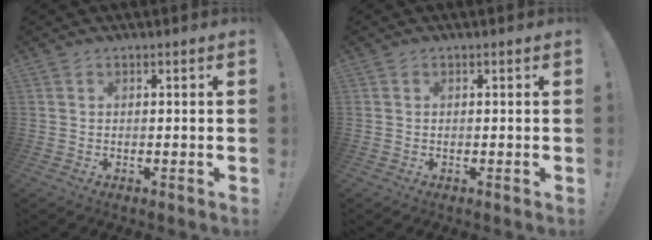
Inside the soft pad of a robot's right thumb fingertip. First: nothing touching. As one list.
[{"total": 0.0}]